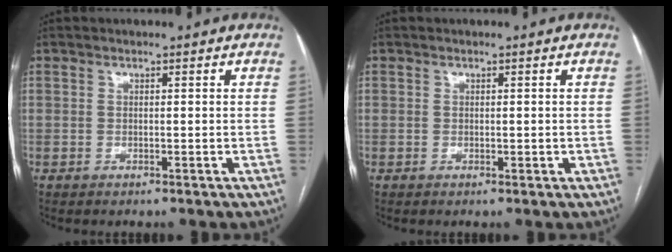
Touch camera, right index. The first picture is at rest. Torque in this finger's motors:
{"motor_torque": [-0.08, 0.09, 0.00, 0.01]}